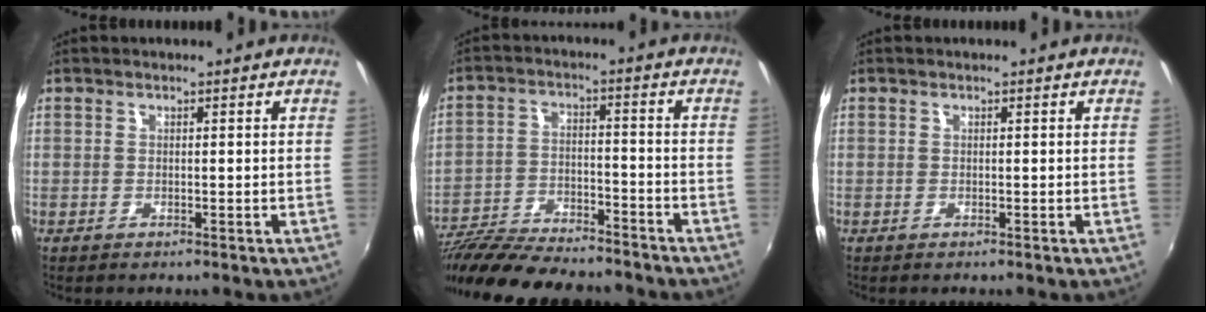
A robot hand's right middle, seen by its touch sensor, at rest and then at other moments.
{"total": 19.4, "force": [-17.0, 4.0, 8.6], "torque": [-0.176, -0.028, -0.275]}
{"total": 0.0}